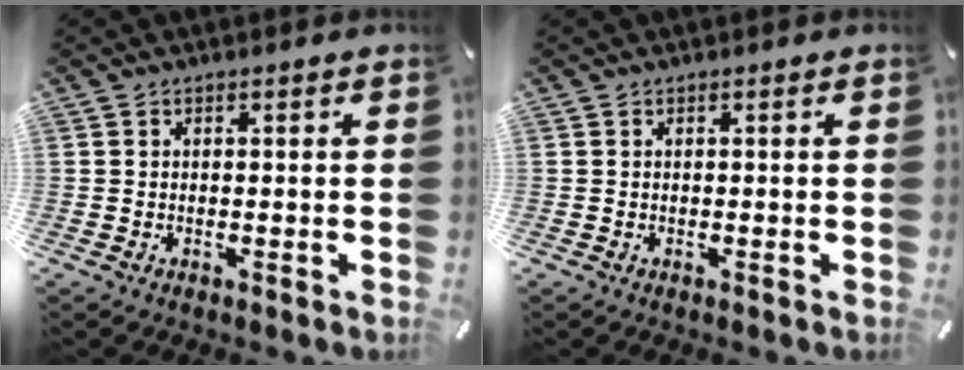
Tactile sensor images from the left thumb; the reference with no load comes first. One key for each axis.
{"total": 0.0}